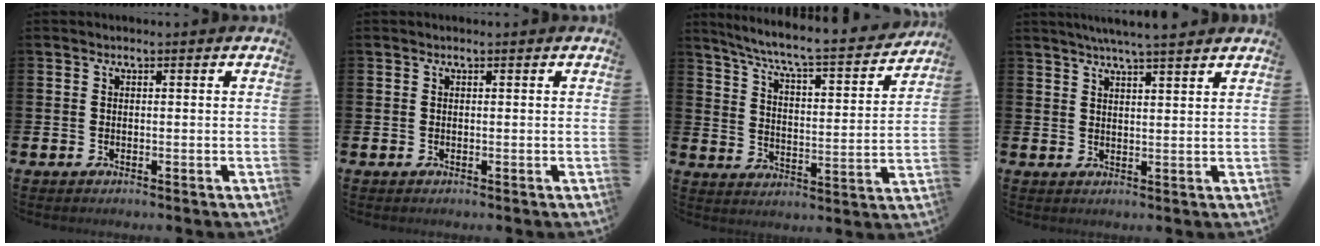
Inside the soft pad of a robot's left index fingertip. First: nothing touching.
{"total": 0.0}
{"total": 7.0, "force": [6.3, 0.3, 3.0], "torque": [-0.085, -0.052, 0.100]}
{"total": 4.8, "force": [4.5, -0.5, 1.6], "torque": [-0.039, -0.013, 0.080]}